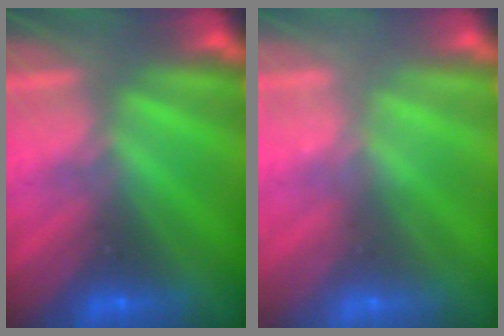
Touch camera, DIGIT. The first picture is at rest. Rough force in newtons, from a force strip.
{"total": 2.4}